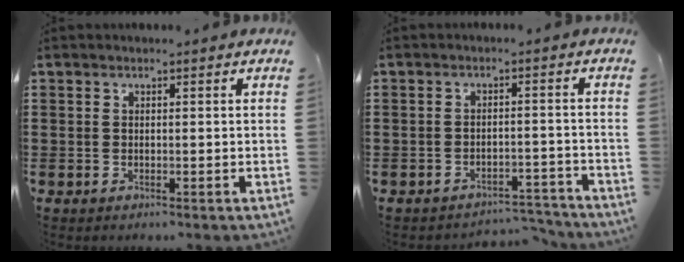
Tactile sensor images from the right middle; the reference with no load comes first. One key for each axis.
{"total": 2.8, "fx": -2.8, "fy": 0.3, "fz": 0.4, "tx": -0.009, "ty": 0.003, "tz": -0.058}